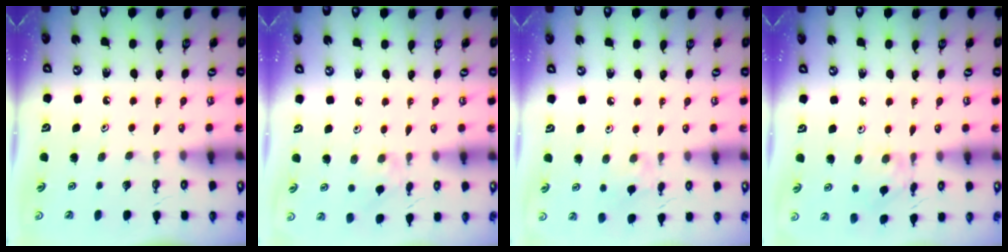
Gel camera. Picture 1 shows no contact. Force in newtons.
{"total": 1.2, "press": 1.2, "slide": 0.3}
{"total": 7.9, "press": 7.9, "slide": 0.7}
{"total": 2.2, "press": 2.2, "slide": 0.0}